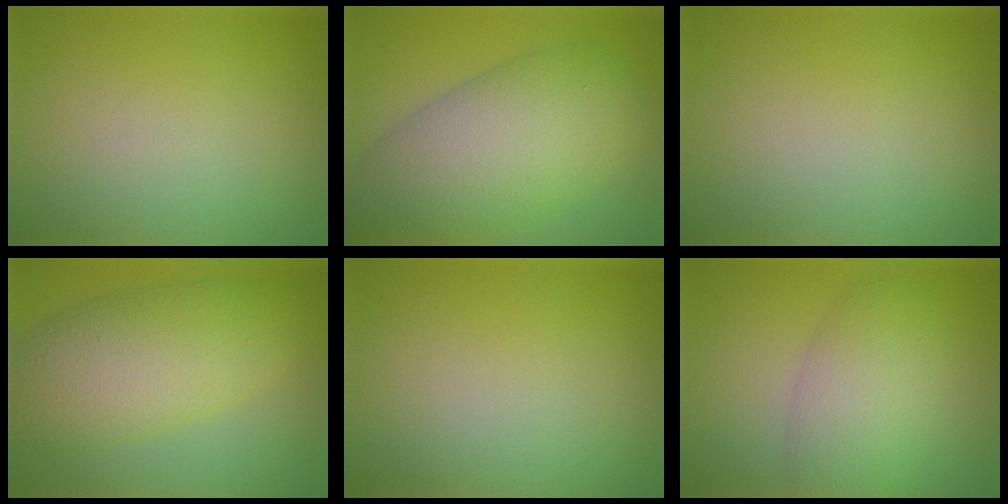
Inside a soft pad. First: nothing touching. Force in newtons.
{"total": 10.9, "press": 10.9, "slide": 0.5}
{"total": 0.0}
{"total": 8.7, "press": 8.6, "slide": 0.2}
{"total": 0.0}
{"total": 5.1, "press": 5.1, "slide": 0.1}